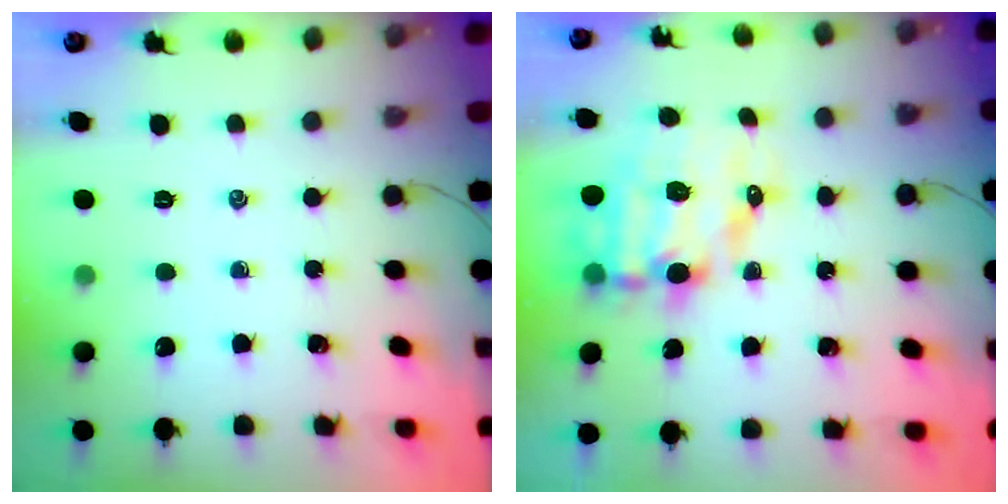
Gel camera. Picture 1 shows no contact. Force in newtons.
{"total": 12.5, "press": 12.2, "slide": 2.8}